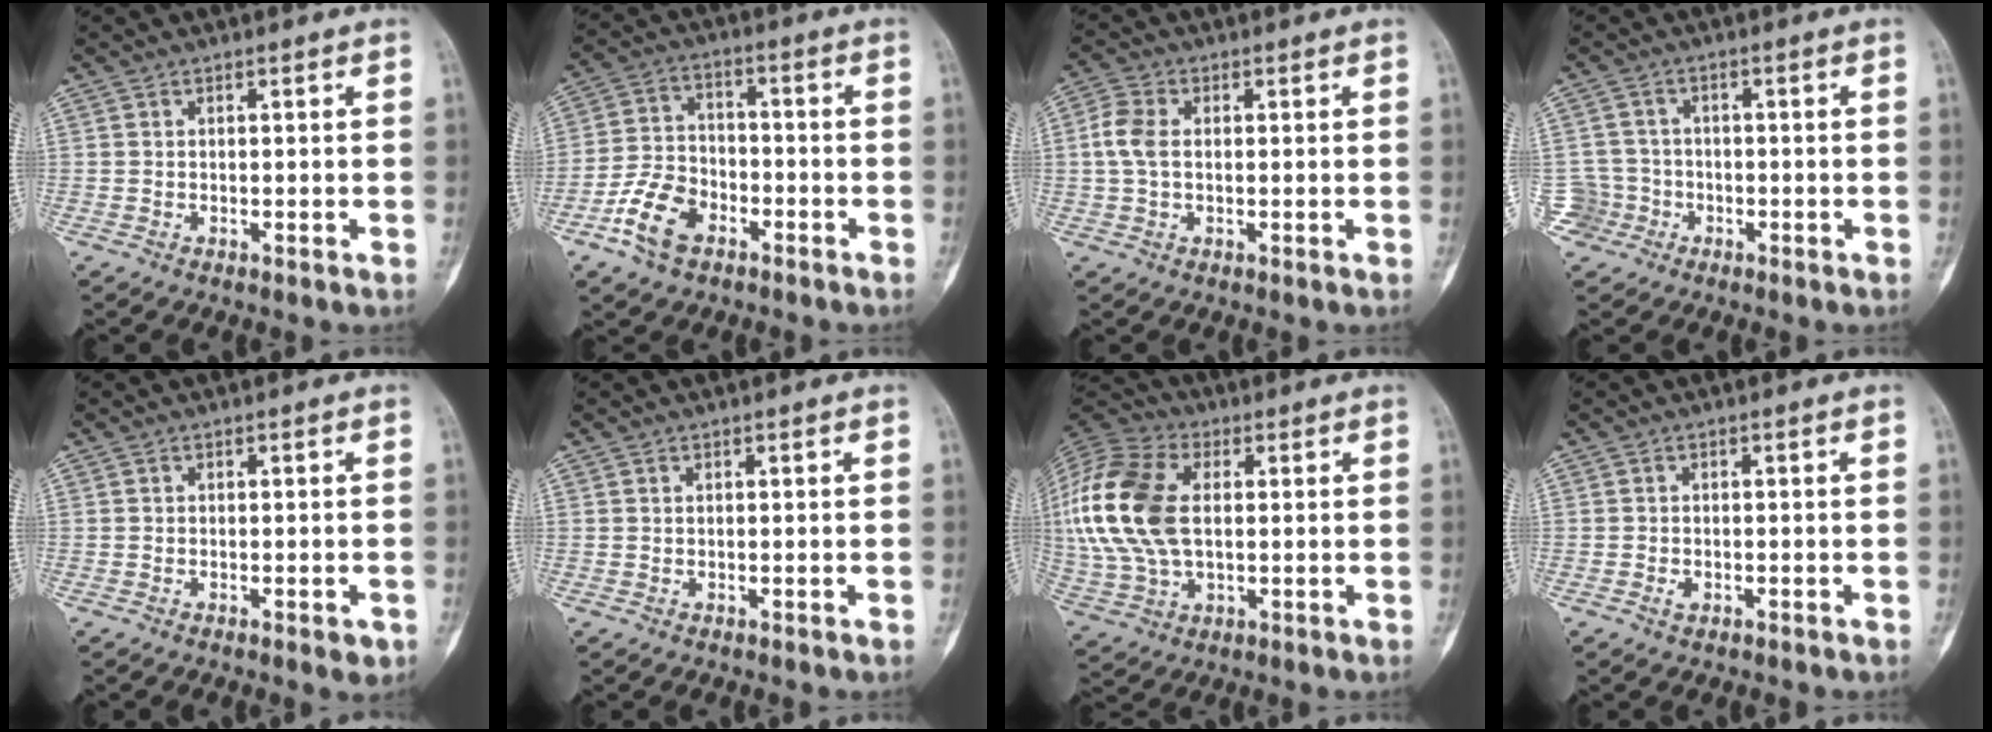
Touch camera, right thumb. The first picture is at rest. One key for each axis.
{"total": 9.7, "fx": -5.1, "fy": 6.1, "fz": 5.5, "tx": -0.098, "ty": 0.028, "tz": -0.098}
{"total": 5.3, "fx": 0.4, "fy": 3.4, "fz": 4.0, "tx": -0.099, "ty": 0.011, "tz": 0.004}
{"total": 4.9, "fx": -2.0, "fy": 4.4, "fz": -0.2, "tx": 0.028, "ty": 0.020, "tz": -0.036}
{"total": 1.9, "fx": -0.8, "fy": 0.8, "fz": 1.5, "tx": -0.013, "ty": 0.000, "tz": -0.009}
{"total": 0.0}
{"total": 21.3, "fx": 2.5, "fy": 12.9, "fz": 16.8, "tx": -0.383, "ty": 0.004, "tz": 0.044}
{"total": 1.3, "fx": -0.6, "fy": 0.8, "fz": 0.8, "tx": -0.015, "ty": 0.004, "tz": -0.008}